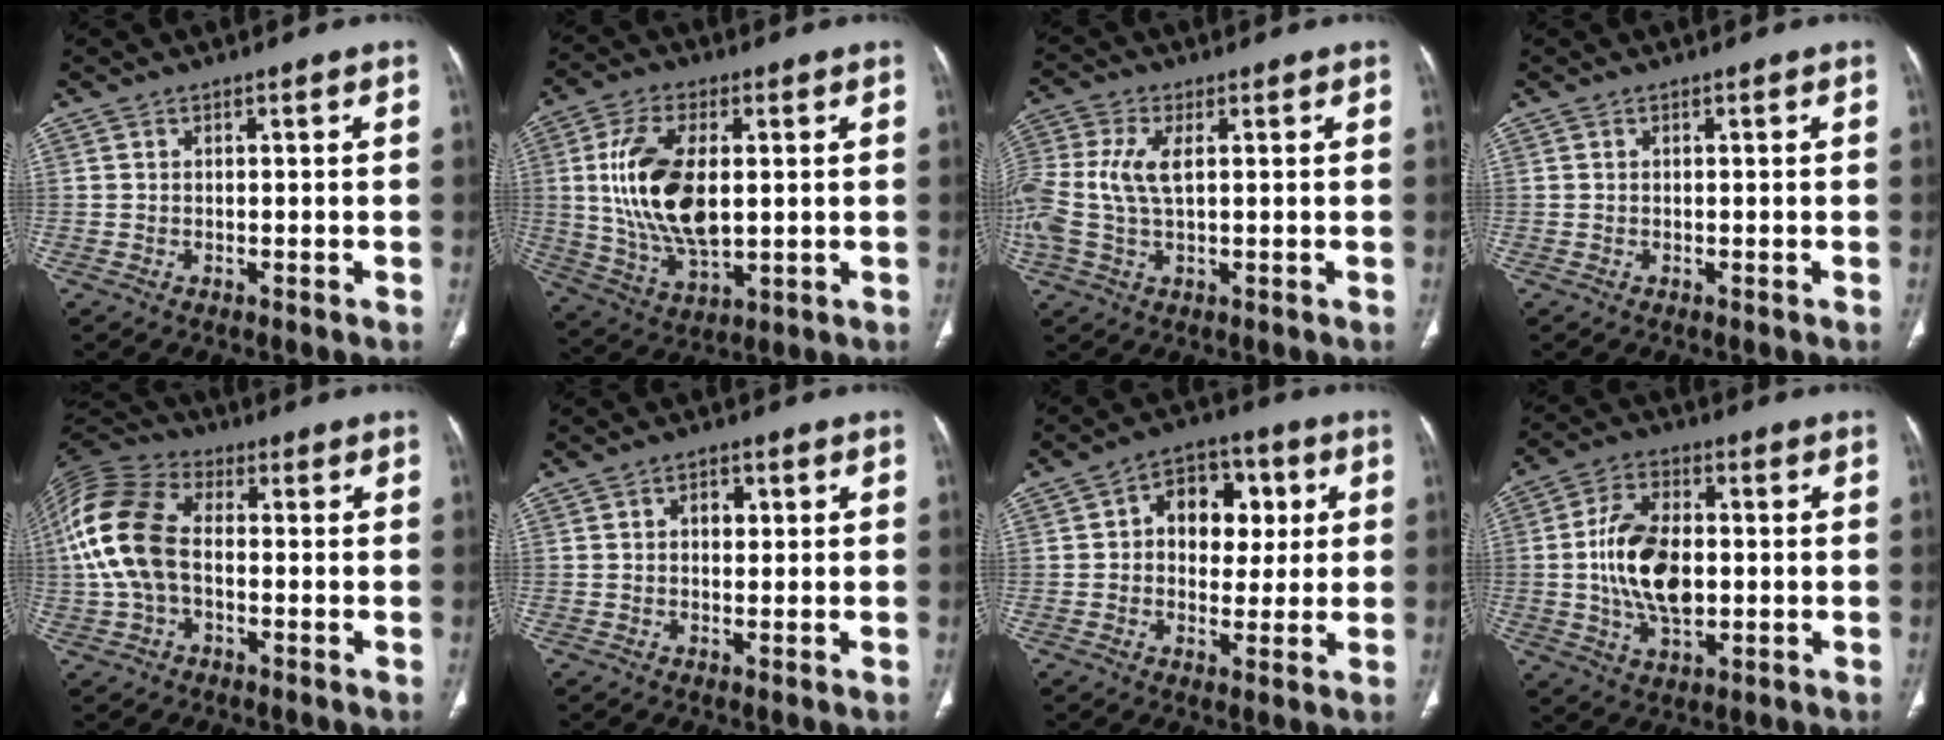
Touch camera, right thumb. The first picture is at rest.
{"total": 16.3, "force": [1.8, 8.4, 13.9], "torque": [-0.270, -0.012, 0.043]}
{"total": 10.5, "force": [1.4, 5.3, 9.0], "torque": [-0.236, 0.011, 0.030]}
{"total": 0.0}
{"total": 14.8, "force": [-0.3, 9.4, 11.5], "torque": [-0.254, 0.034, -0.013]}
{"total": 3.1, "force": [0.8, 2.1, 2.1], "torque": [-0.021, 0.002, 0.010]}
{"total": 11.9, "force": [2.3, 8.5, 8.0], "torque": [-0.067, 0.012, 0.029]}
{"total": 13.9, "force": [-0.2, 8.1, 11.2], "torque": [-0.197, 0.006, -0.002]}